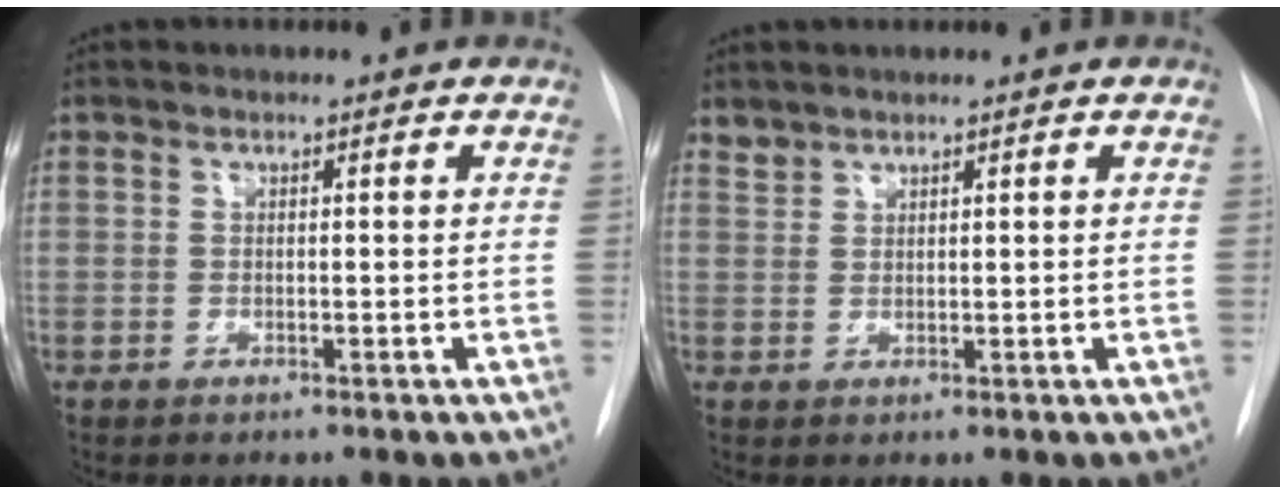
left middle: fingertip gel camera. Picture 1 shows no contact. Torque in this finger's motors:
{"motor_torque": [0.02, 0.02, 0.00, 0.01]}